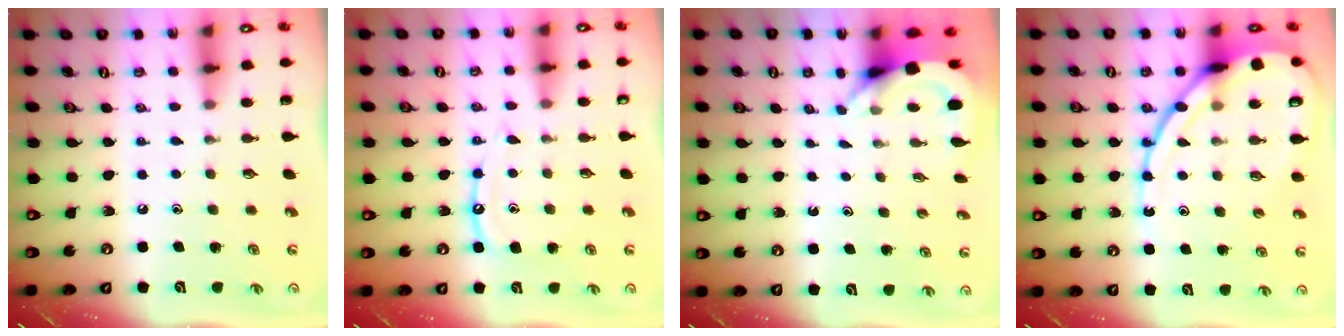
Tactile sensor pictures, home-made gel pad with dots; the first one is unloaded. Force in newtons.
{"total": 10.0, "press": 9.9, "slide": 0.9}
{"total": 3.9, "press": 3.9, "slide": 0.3}
{"total": 16.6, "press": 16.5, "slide": 1.4}